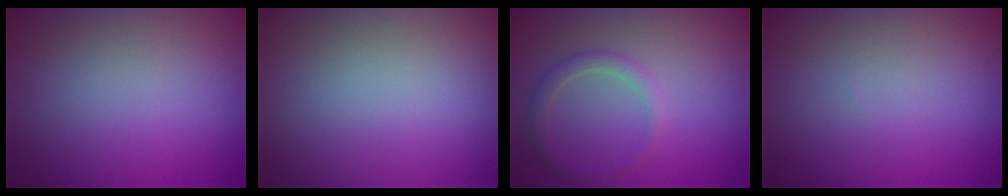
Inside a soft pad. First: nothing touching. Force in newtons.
{"total": 0.0}
{"total": 1.9, "press": 1.9, "slide": 0.1}
{"total": 0.0}